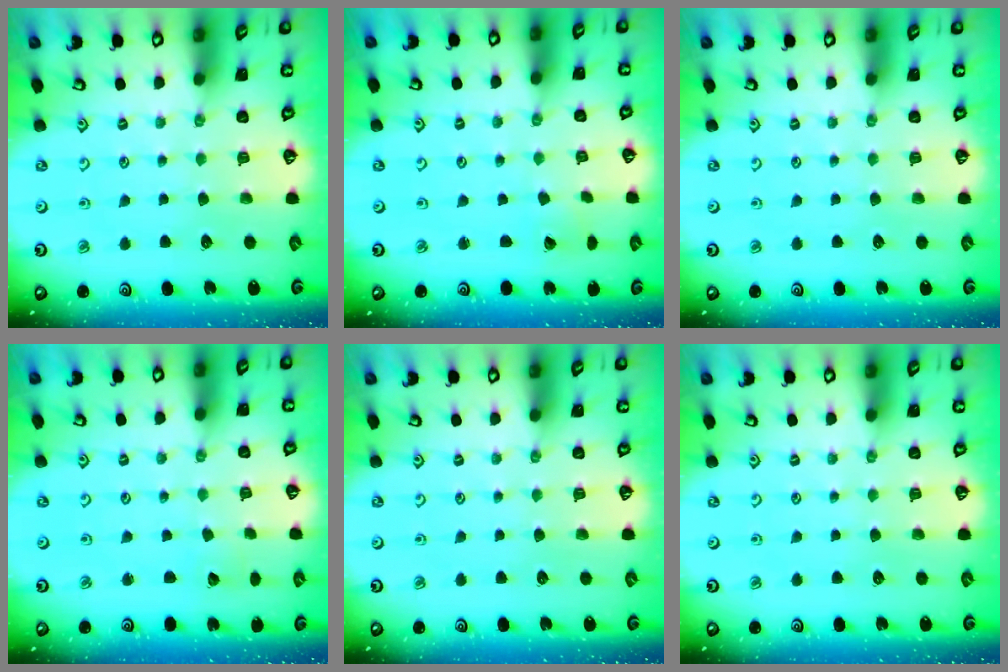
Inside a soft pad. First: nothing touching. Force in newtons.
{"total": 2.6, "press": 2.6, "slide": 0.2}
{"total": 0.0}
{"total": 1.9, "press": 1.9, "slide": 0.3}
{"total": 0.0}
{"total": 0.0}